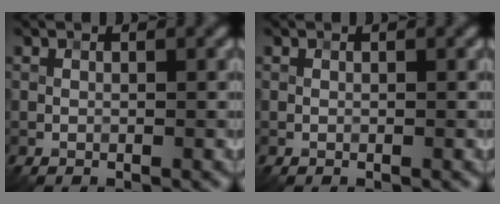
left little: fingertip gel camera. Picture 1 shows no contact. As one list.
[{"total": 0.0}]